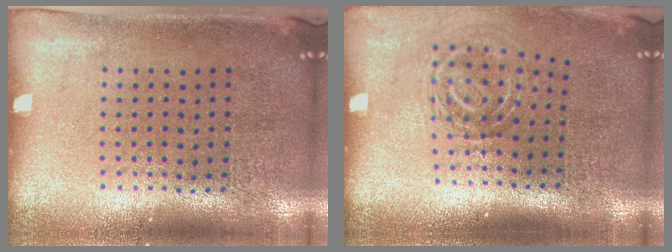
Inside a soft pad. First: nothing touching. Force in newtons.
{"total": 1.8, "press": 1.2, "slide": 1.4}